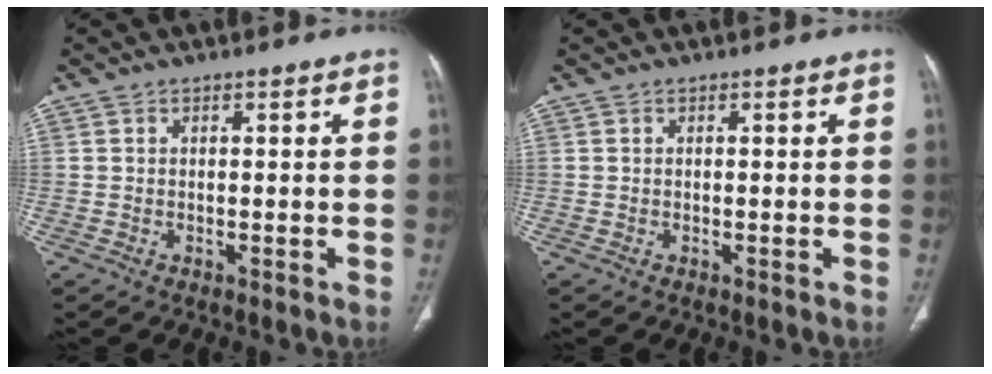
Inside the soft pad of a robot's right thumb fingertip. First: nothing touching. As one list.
[{"total": 0.0}]